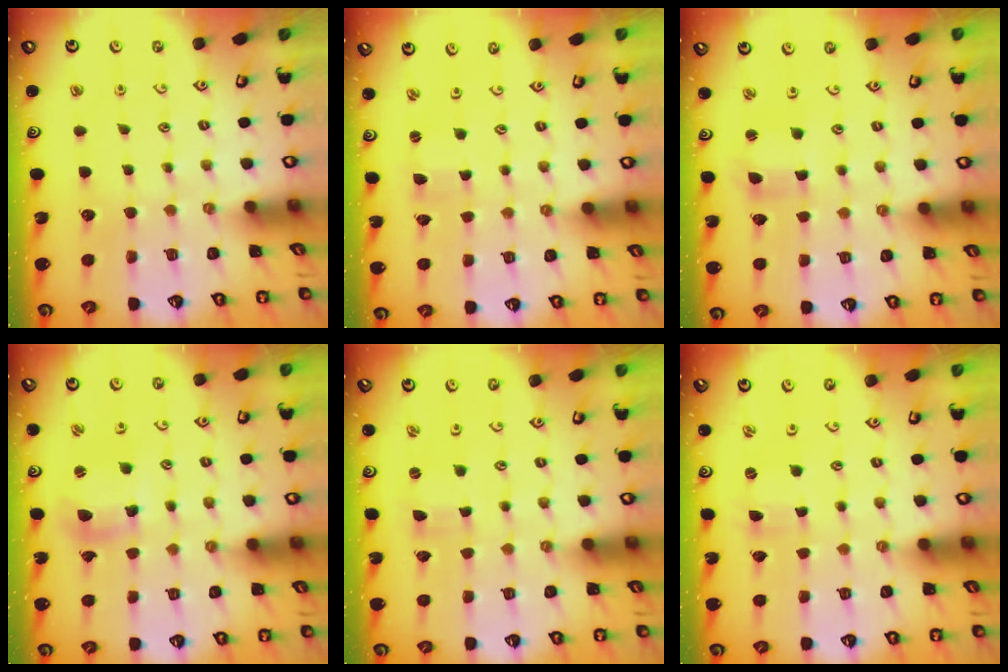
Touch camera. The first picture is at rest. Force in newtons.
{"total": 1.3, "press": 1.3, "slide": 0.2}
{"total": 2.5, "press": 2.5, "slide": 0.3}
{"total": 8.6, "press": 8.5, "slide": 1.3}
{"total": 0.0}
{"total": 0.0}